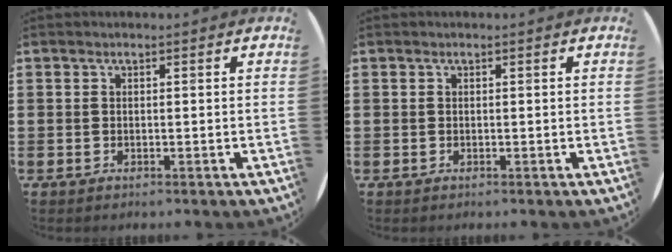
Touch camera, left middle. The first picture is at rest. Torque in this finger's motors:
{"motor_torque": [0.00, 0.00, 0.00, 0.00]}